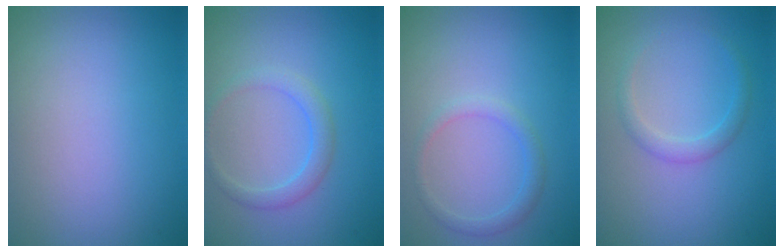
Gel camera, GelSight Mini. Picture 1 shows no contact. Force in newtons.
{"total": 1.9, "press": 1.9, "slide": 0.1}
{"total": 1.5, "press": 1.5, "slide": 0.1}
{"total": 1.6, "press": 1.6, "slide": 0.1}